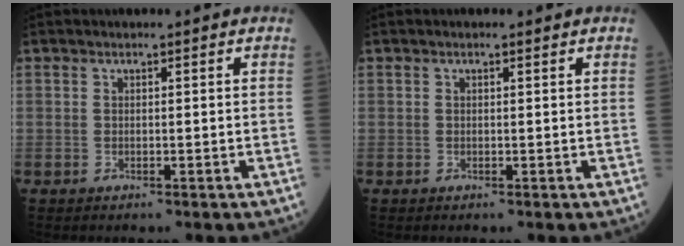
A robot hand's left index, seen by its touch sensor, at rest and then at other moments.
{"total": 0.0}